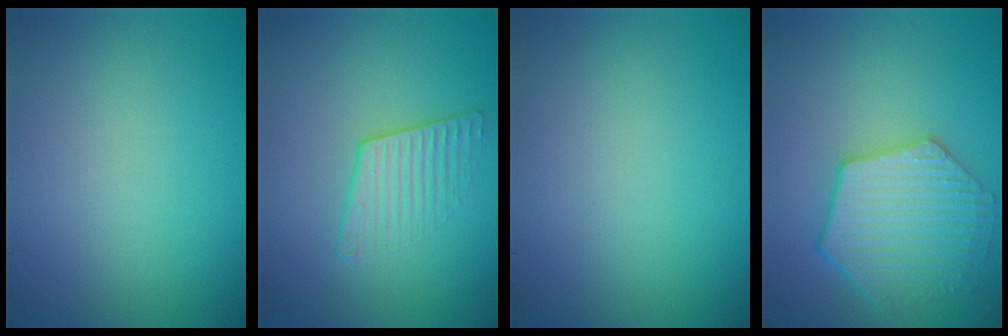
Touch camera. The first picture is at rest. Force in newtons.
{"total": 2.0, "press": 1.5, "slide": 1.3}
{"total": 0.0}
{"total": 5.4, "press": 4.9, "slide": 2.3}